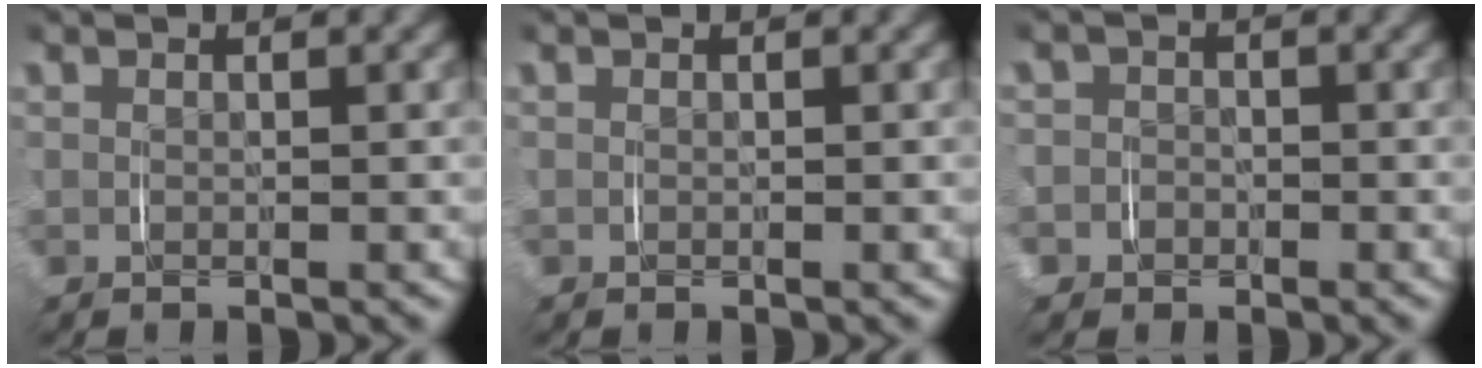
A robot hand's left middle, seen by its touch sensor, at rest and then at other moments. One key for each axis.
{"total": 0.0}
{"total": 4.3, "fx": -1.6, "fy": 4.0, "fz": 0.4, "tx": -0.021, "ty": -0.008, "tz": -0.041}